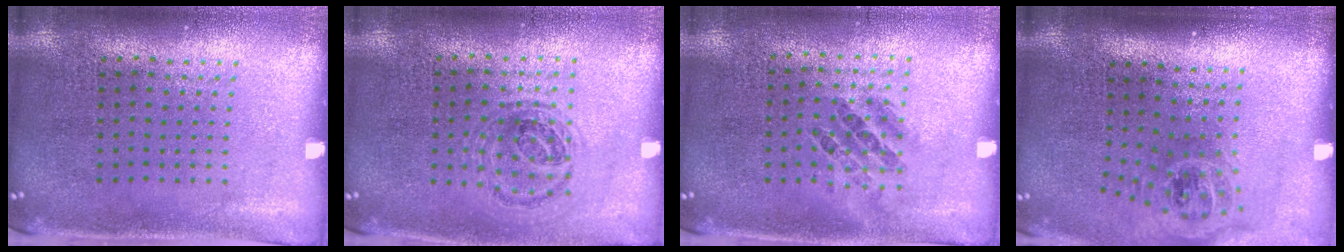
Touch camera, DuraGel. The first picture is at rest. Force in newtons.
{"total": 1.1, "press": 1.0, "slide": 0.5}
{"total": 0.9, "press": 0.8, "slide": 0.5}
{"total": 1.3, "press": 1.0, "slide": 0.8}